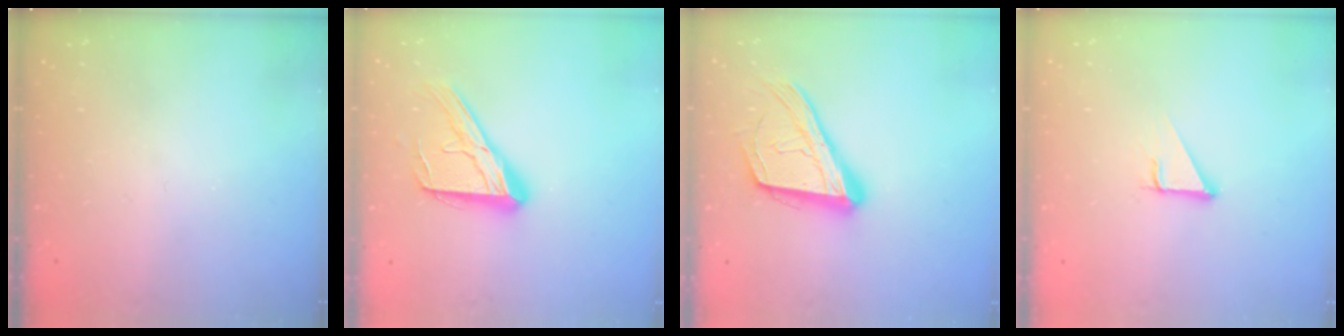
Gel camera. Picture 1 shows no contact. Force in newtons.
{"total": 15.7, "press": 15.7, "slide": 1.5}
{"total": 18.8, "press": 18.7, "slide": 2.4}
{"total": 2.9, "press": 2.9, "slide": 0.1}